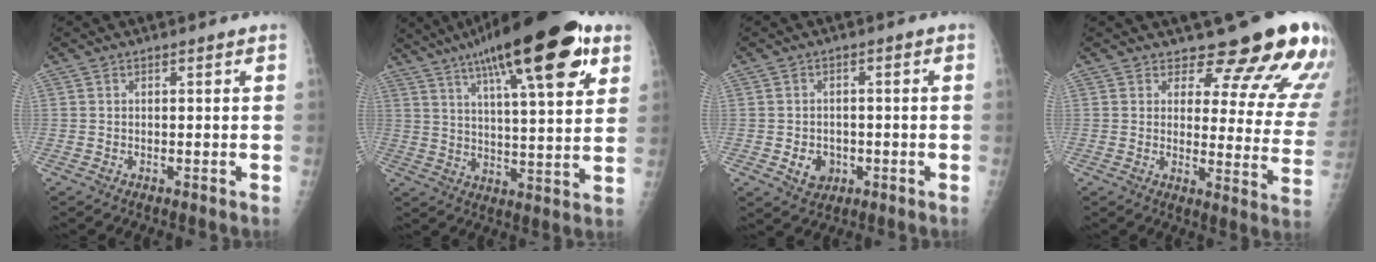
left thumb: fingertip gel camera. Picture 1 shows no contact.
{"total": 24.3, "force": [13.1, 6.4, 19.5], "torque": [-0.291, -0.017, 0.200]}
{"total": 4.8, "force": [-1.4, 4.0, 2.3], "torque": [-0.017, 0.005, -0.015]}
{"total": 15.8, "force": [13.6, 4.8, 6.5], "torque": [-0.034, -0.118, 0.144]}